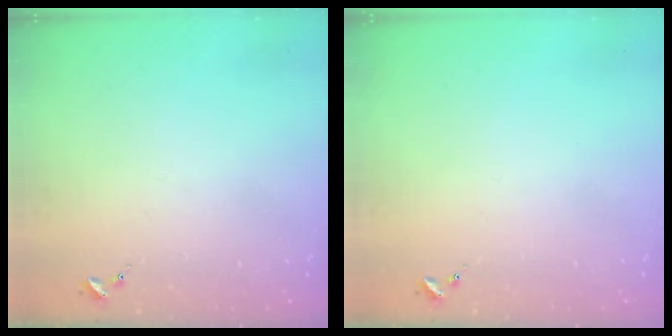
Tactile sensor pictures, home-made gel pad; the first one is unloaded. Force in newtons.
{"total": 0.0}